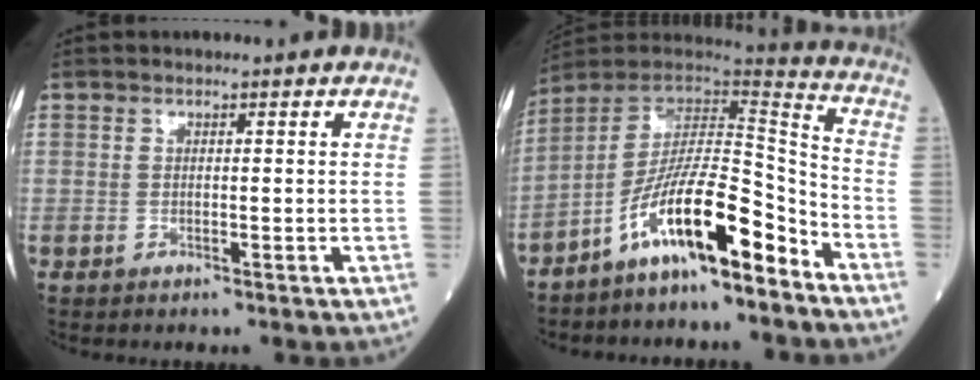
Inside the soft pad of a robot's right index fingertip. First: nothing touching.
{"total": 14.3, "force": [-8.9, 2.5, 11.0], "torque": [-0.194, 0.020, -0.157]}